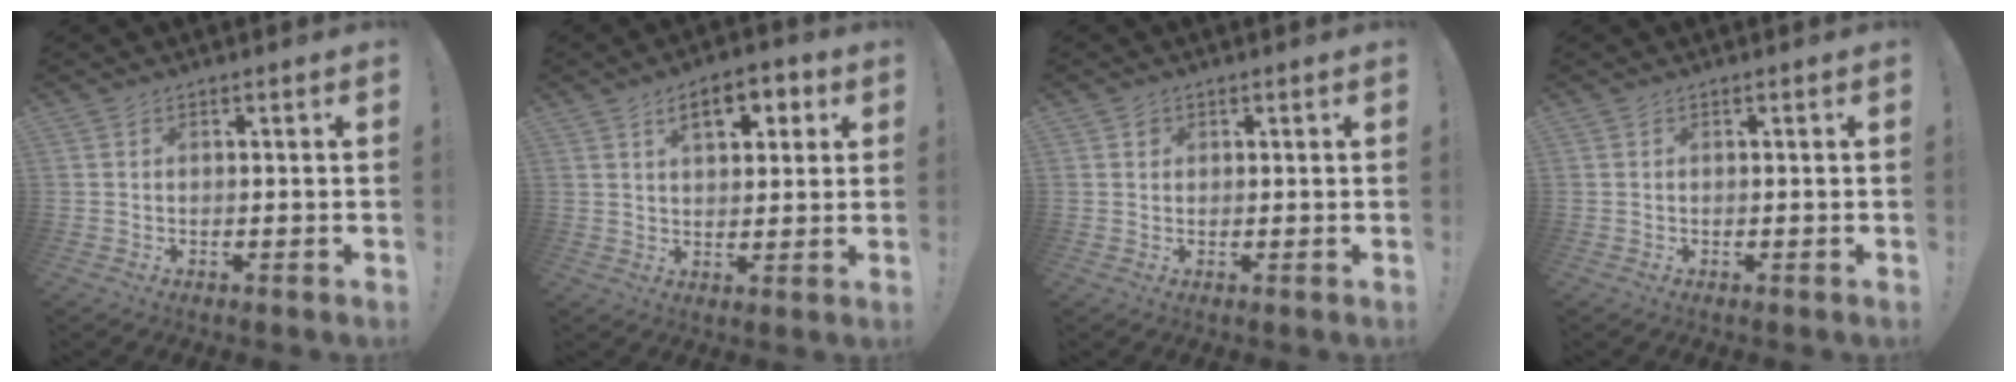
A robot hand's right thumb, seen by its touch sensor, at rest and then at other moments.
{"total": 9.0, "force": [4.1, 4.7, 6.6], "torque": [-0.093, -0.002, 0.068]}
{"total": 1.4, "force": [0.7, 1.2, 0.2], "torque": [0.000, 0.000, 0.012]}
{"total": 0.0}